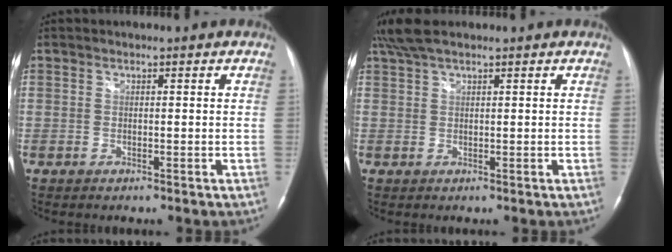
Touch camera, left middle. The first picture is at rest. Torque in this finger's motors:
{"motor_torque": [0.38, -0.26, -0.01, 0.06]}